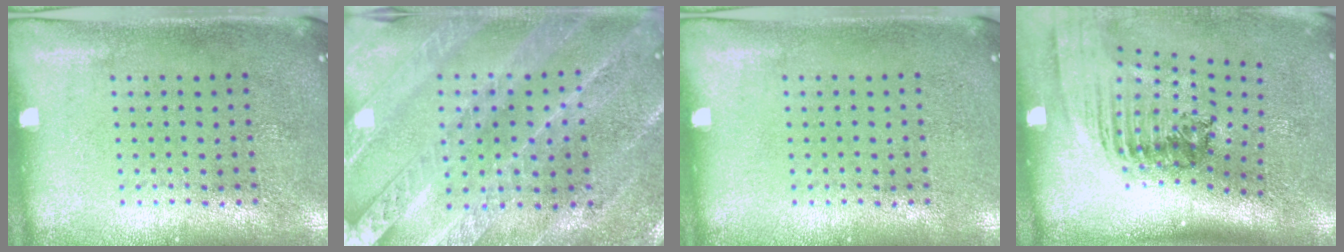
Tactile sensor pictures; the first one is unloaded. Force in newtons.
{"total": 2.4, "press": 2.4, "slide": 0.4}
{"total": 0.0}
{"total": 2.4, "press": 1.7, "slide": 1.8}